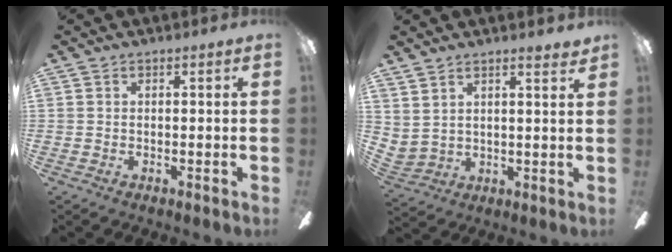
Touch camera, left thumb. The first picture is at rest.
{"total": 4.8, "force": [4.5, 1.5, 0.9], "torque": [-0.024, -0.024, 0.085]}